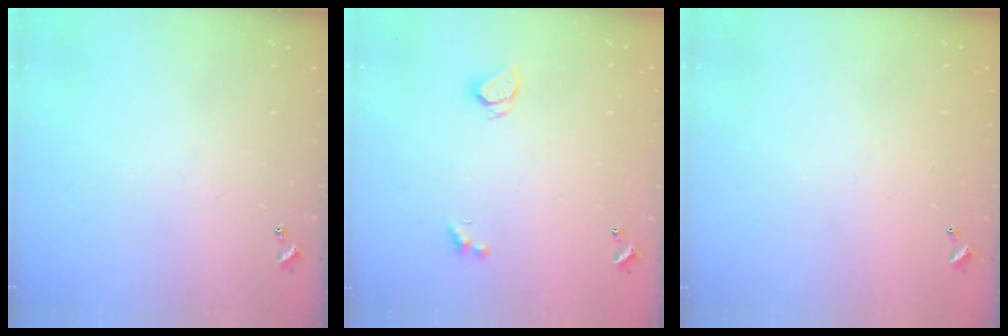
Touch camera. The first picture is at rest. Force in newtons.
{"total": 1.7, "press": 1.7, "slide": 0.2}
{"total": 2.6, "press": 2.6, "slide": 0.0}